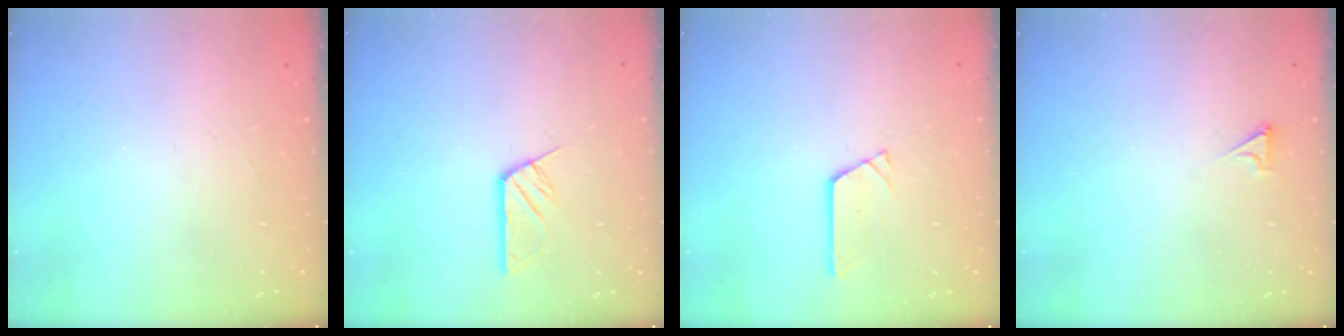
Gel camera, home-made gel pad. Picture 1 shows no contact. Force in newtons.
{"total": 4.8, "press": 4.8, "slide": 0.3}
{"total": 2.8, "press": 2.8, "slide": 0.2}
{"total": 2.2, "press": 2.2, "slide": 0.3}